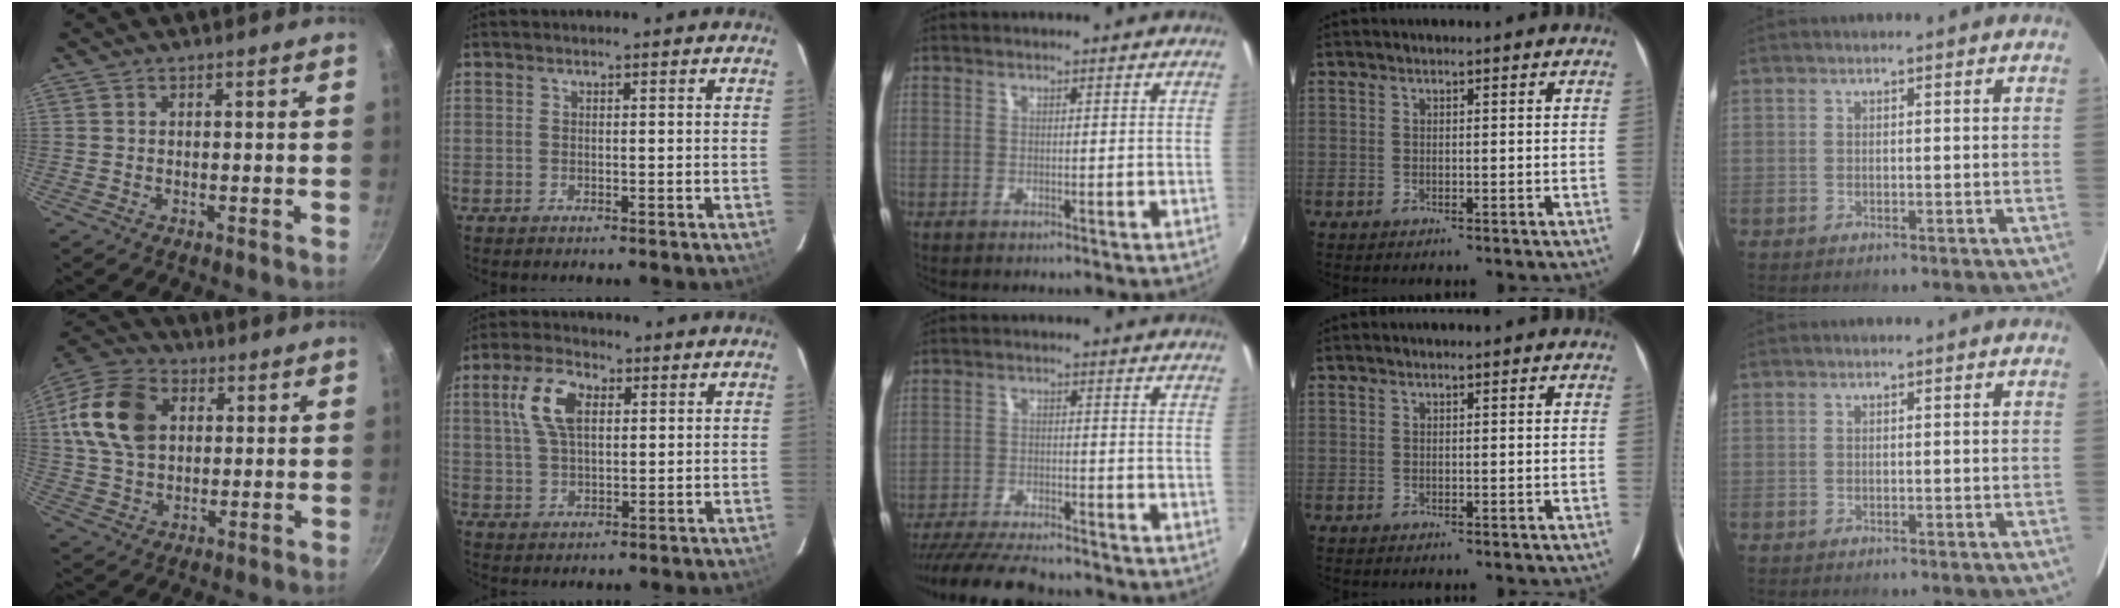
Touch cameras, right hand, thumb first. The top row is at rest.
{"thumb": {"total": 15.7, "force": [3.4, 11.2, 10.5], "torque": [-0.178, 0.012, 0.051]}, "index": {"total": 9.0, "force": [2.9, 4.8, 7.0], "torque": [-0.142, 0.020, 0.056]}, "middle": {"total": 14.2, "force": [-12.5, 2.7, 6.2], "torque": [-0.137, -0.021, -0.202]}}